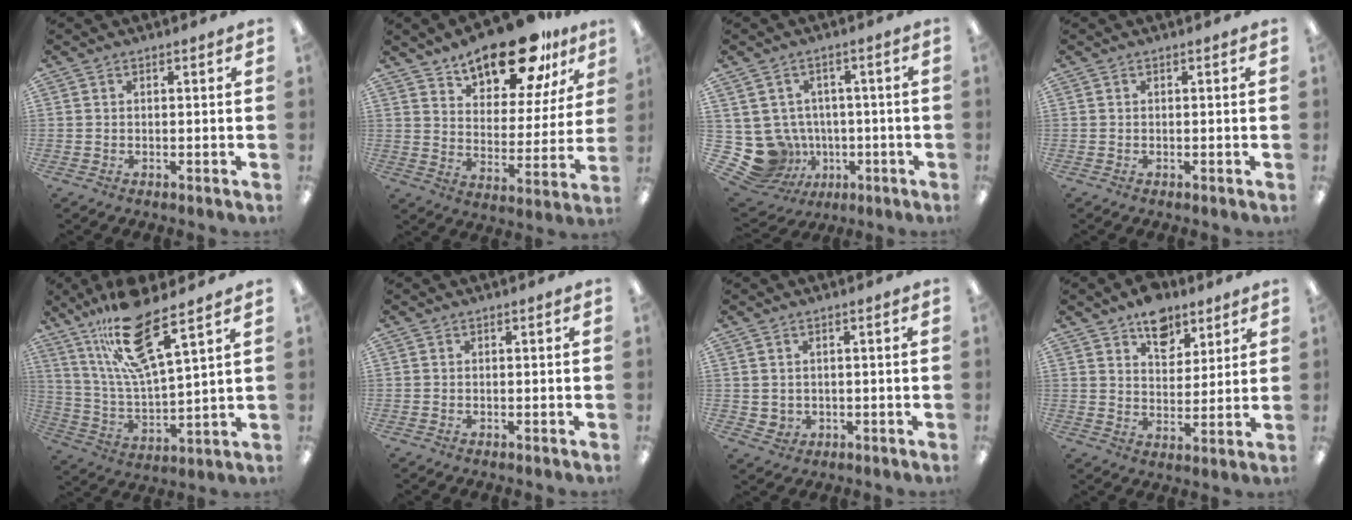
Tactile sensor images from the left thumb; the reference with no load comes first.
{"total": 18.1, "force": [13.8, 7.1, 9.2], "torque": [-0.140, -0.087, 0.235]}
{"total": 10.5, "force": [-1.9, 10.0, 2.8], "torque": [-0.098, 0.000, -0.021]}
{"total": 0.0}
{"total": 18.9, "force": [12.9, 4.4, 13.1], "torque": [-0.251, -0.053, 0.217]}
{"total": 0.0}
{"total": 1.8, "force": [0.9, 1.6, 0.3], "torque": [-0.010, -0.002, 0.018]}
{"total": 9.5, "force": [6.9, 5.7, 3.3], "torque": [-0.031, -0.041, 0.121]}